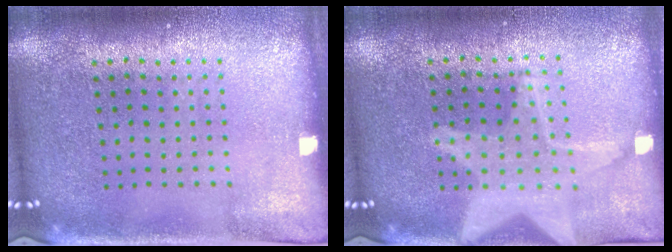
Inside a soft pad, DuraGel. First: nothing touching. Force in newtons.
{"total": 3.0, "press": 3.0, "slide": 0.3}